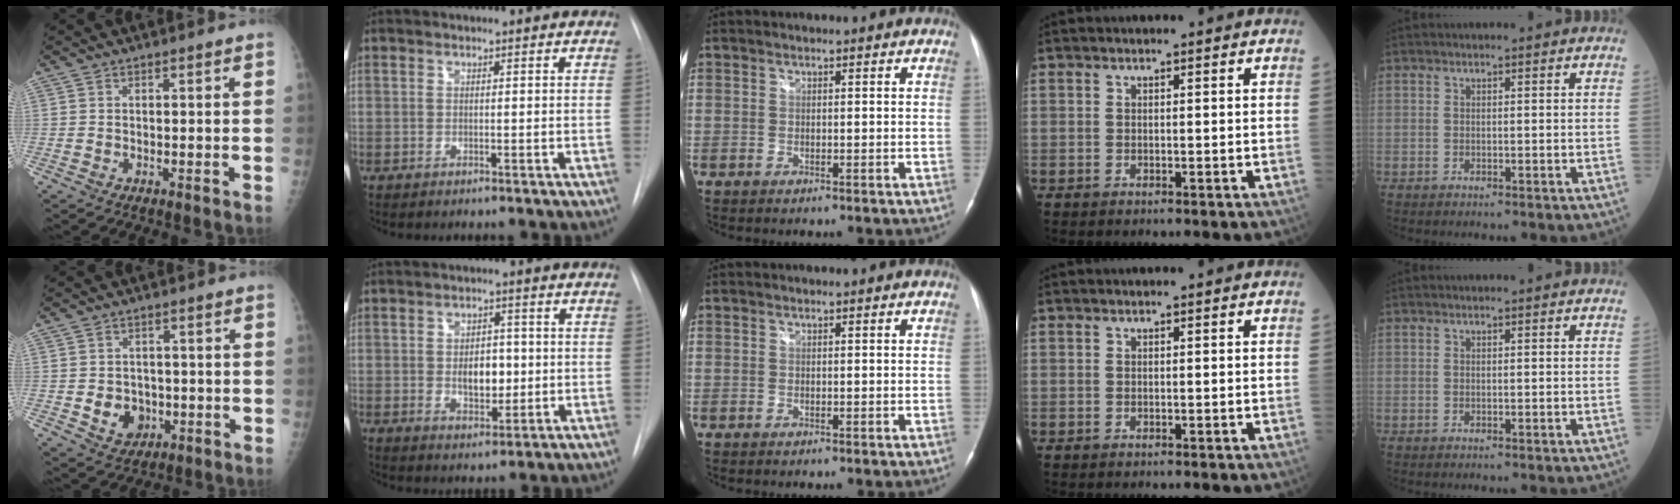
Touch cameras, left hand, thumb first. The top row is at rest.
{"thumb": {"total": 6.1, "force": [-1.1, 5.2, 2.9], "torque": [-0.018, 0.006, -0.009]}, "index": {"total": 5.2, "force": [-1.3, 3.0, 4.1], "torque": [-0.059, -0.003, -0.010]}}